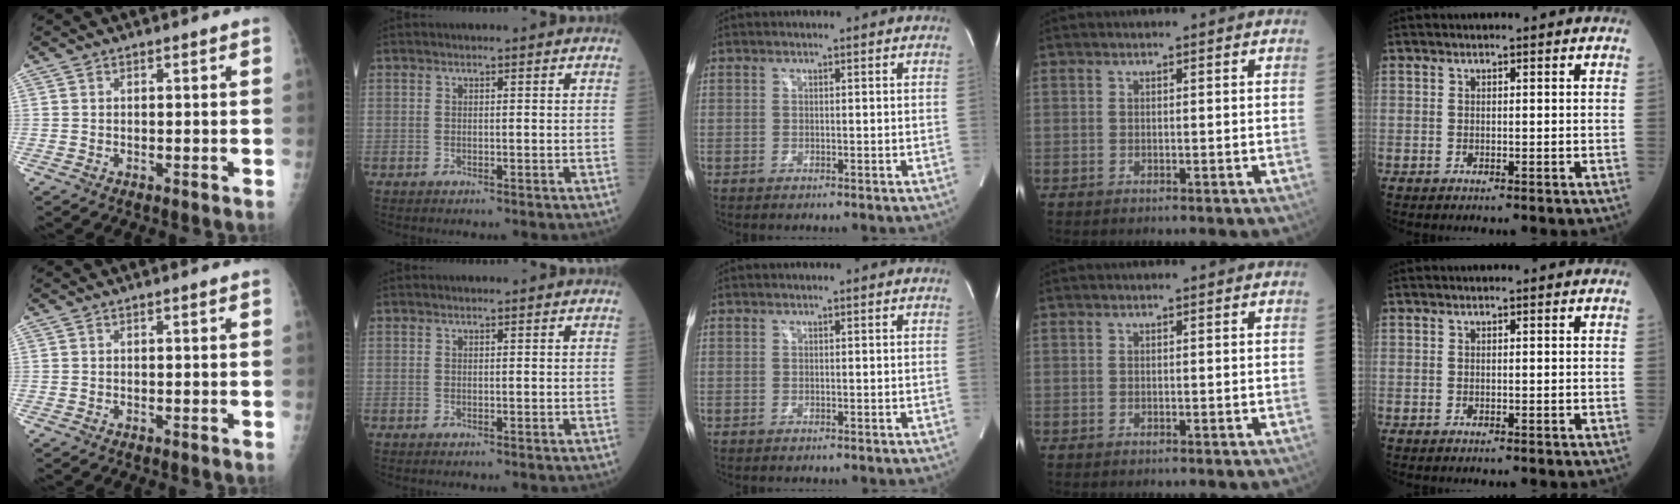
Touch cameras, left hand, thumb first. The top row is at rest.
{}